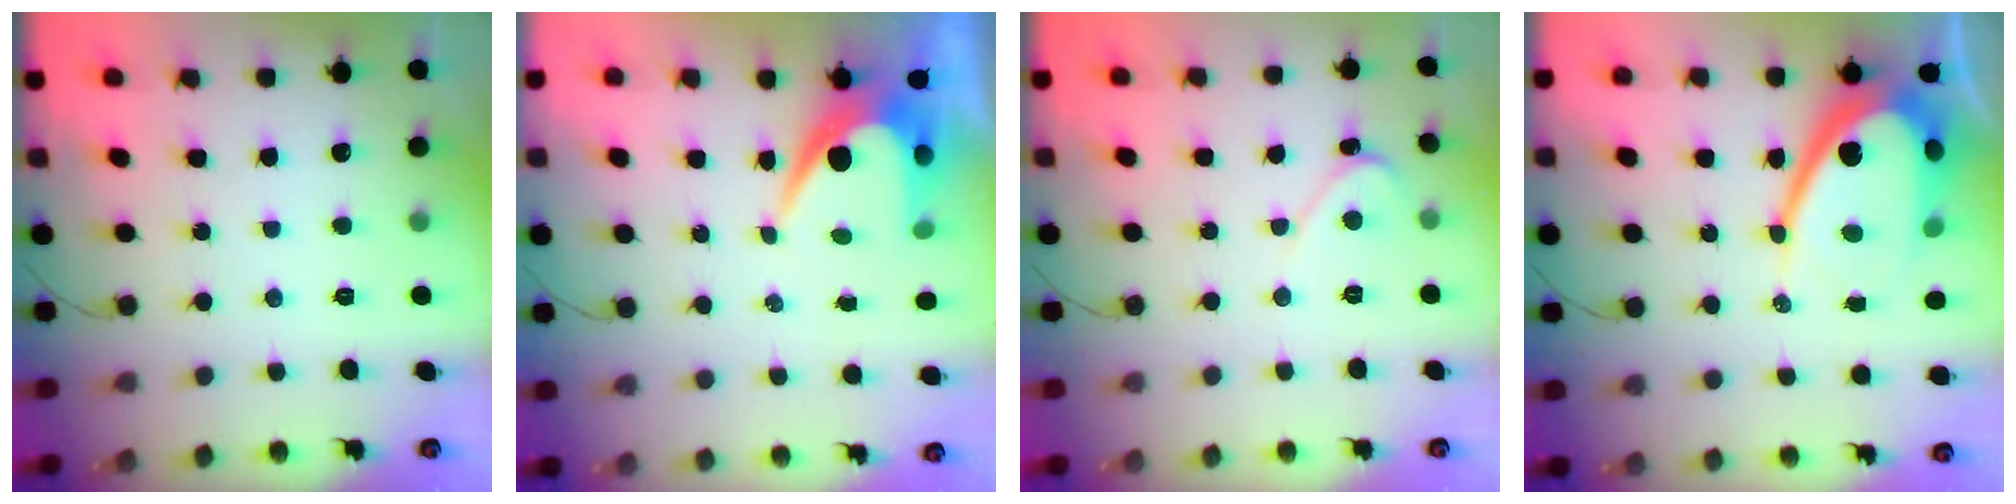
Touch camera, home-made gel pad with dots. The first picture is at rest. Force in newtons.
{"total": 7.5, "press": 7.5, "slide": 0.4}
{"total": 2.1, "press": 2.1, "slide": 0.2}
{"total": 16.9, "press": 16.8, "slide": 1.5}